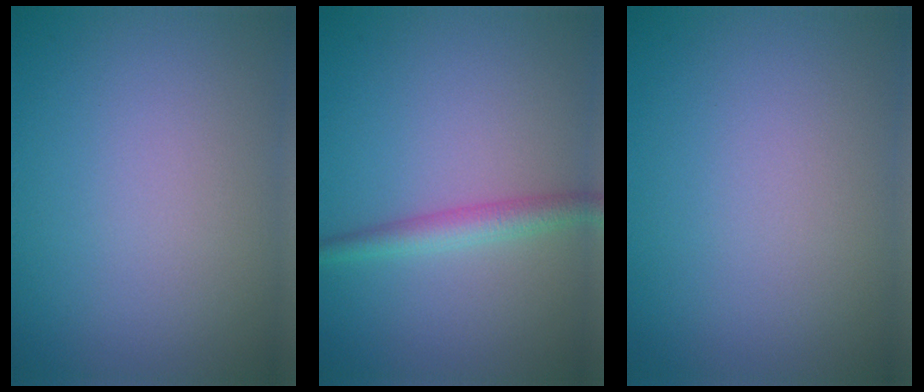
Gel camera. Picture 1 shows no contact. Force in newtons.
{"total": 2.4, "press": 2.4, "slide": 0.0}
{"total": 0.0}